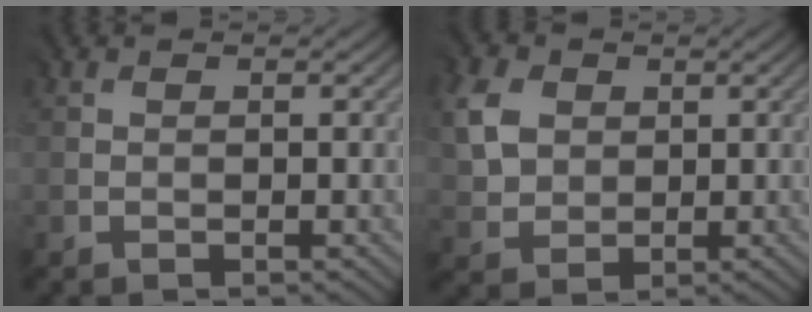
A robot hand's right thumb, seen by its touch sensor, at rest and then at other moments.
{"total": 5.0, "force": [1.6, 4.2, 2.1], "torque": [-0.078, 0.007, 0.030]}